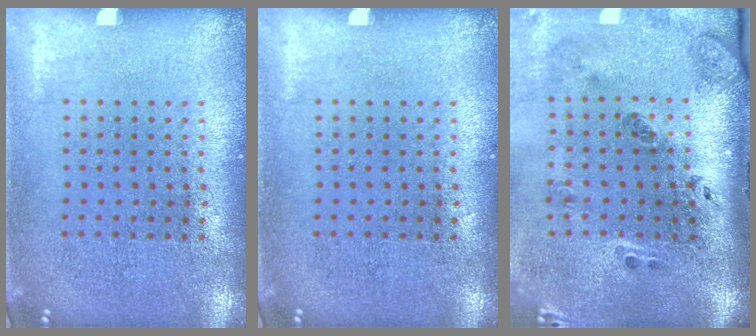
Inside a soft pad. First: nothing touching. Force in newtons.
{"total": 0.0}
{"total": 3.2, "press": 1.9, "slide": 2.6}